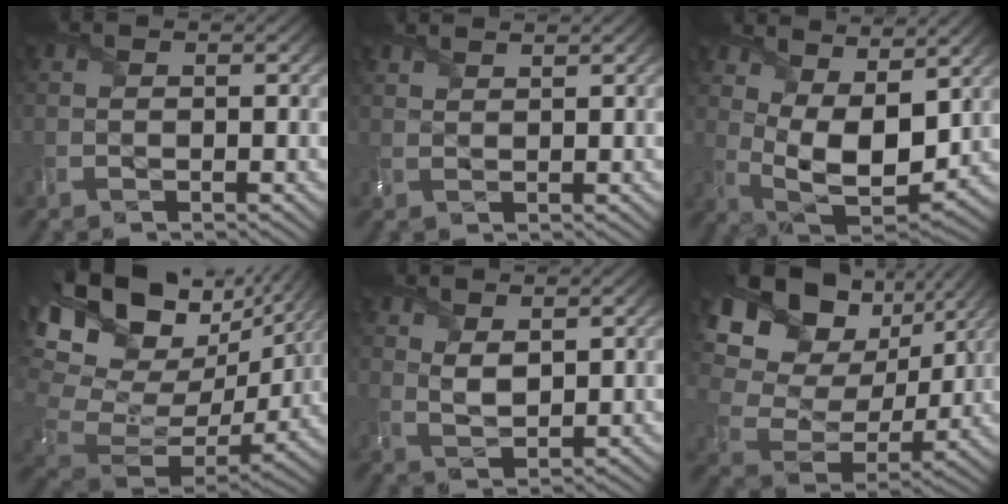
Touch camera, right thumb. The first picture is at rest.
{"total": 1.8, "force": [1.7, 0.3, 0.5], "torque": [-0.021, 0.003, 0.034]}
{"total": 11.3, "force": [4.3, 5.5, 8.8], "torque": [-0.183, -0.012, 0.085]}
{"total": 18.2, "force": [6.8, 10.7, 13.0], "torque": [-0.256, 0.001, 0.139]}
{"total": 3.0, "force": [1.6, 1.5, 2.1], "torque": [-0.055, -0.005, 0.036]}
{"total": 18.3, "force": [8.7, 12.5, 10.2], "torque": [-0.244, 0.037, 0.171]}